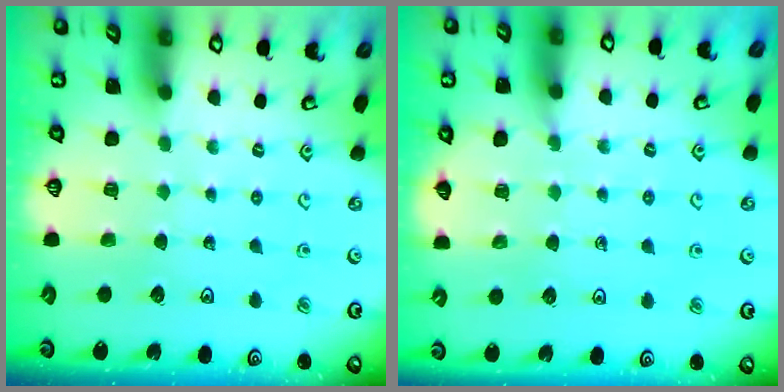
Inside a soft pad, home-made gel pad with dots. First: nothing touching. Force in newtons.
{"total": 5.9, "press": 5.8, "slide": 1.1}